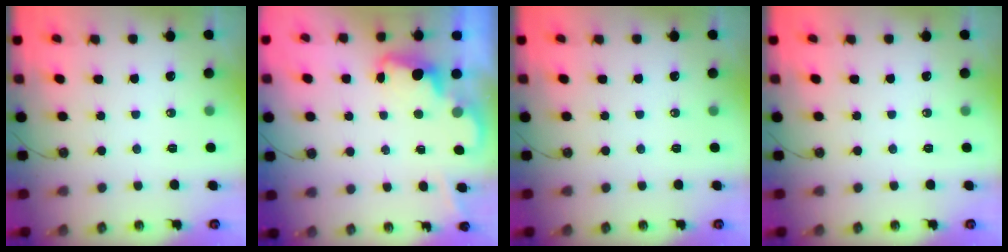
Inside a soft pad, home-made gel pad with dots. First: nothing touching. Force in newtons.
{"total": 2.3, "press": 2.2, "slide": 0.5}
{"total": 0.0}
{"total": 0.0}